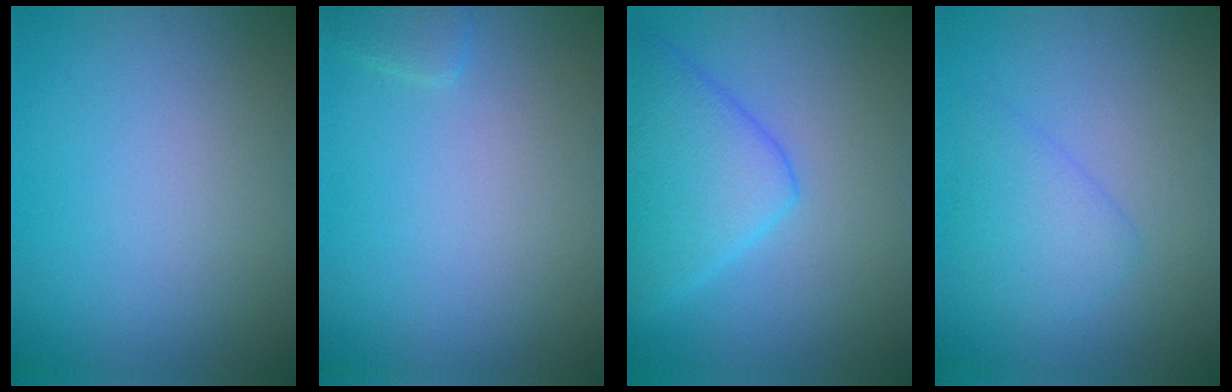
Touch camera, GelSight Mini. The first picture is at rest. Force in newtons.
{"total": 1.1, "press": 1.1, "slide": 0.1}
{"total": 5.7, "press": 5.7, "slide": 0.3}
{"total": 2.5, "press": 2.4, "slide": 0.2}